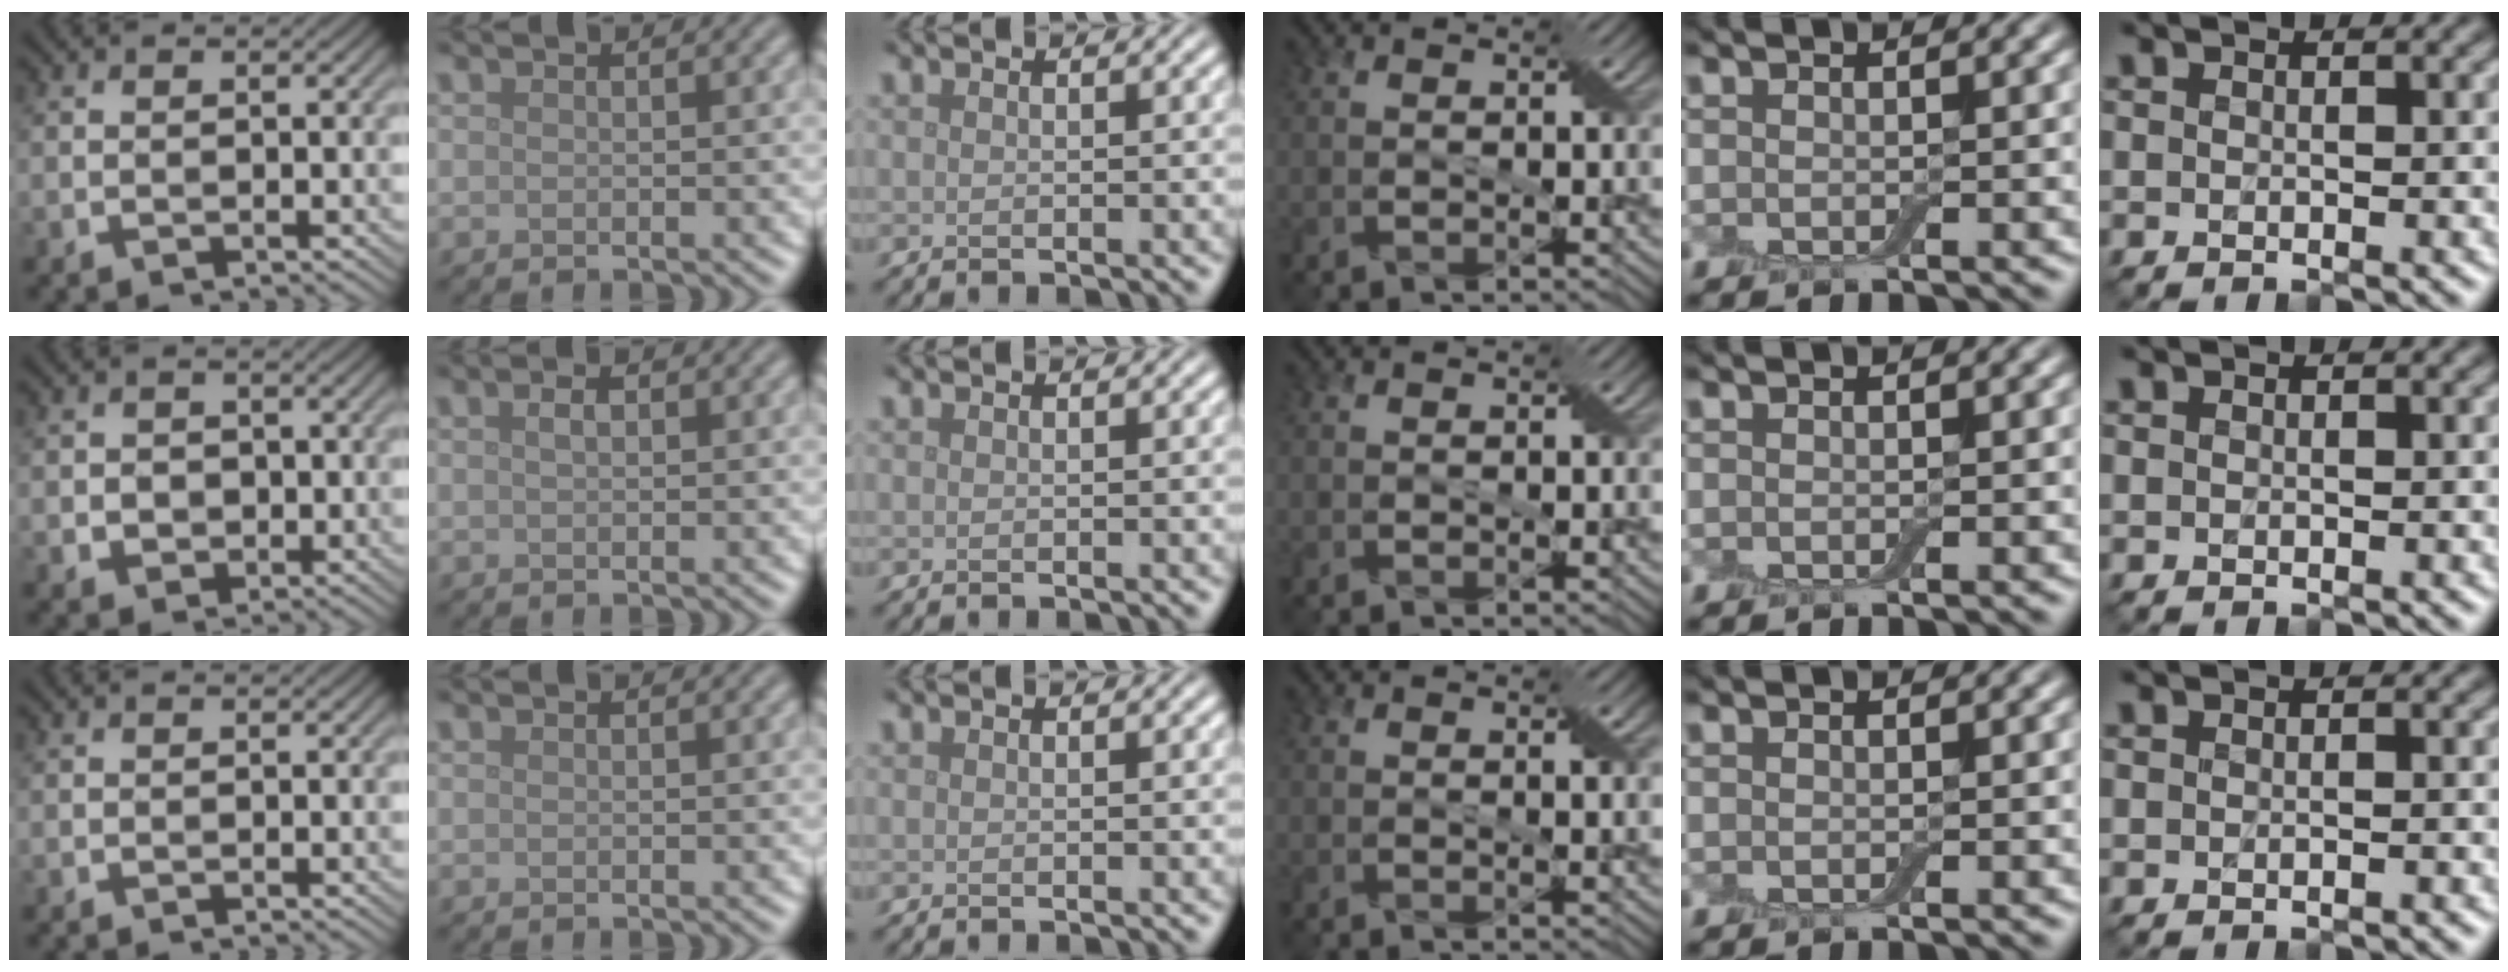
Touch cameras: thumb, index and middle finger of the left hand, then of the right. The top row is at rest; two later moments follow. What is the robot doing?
{"motion": "extract", "object": "backpack"}